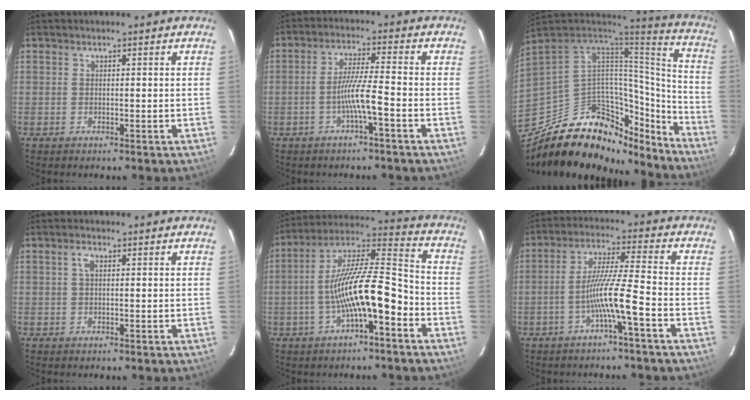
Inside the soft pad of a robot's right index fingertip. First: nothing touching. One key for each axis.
{"total": 5.6, "fx": -2.6, "fy": -0.6, "fz": 4.9, "tx": -0.098, "ty": 0.004, "tz": -0.048}
{"total": 29.0, "fx": -20.9, "fy": 14.8, "fz": 13.5, "tx": -0.234, "ty": 0.054, "tz": -0.298}
{"total": 1.6, "fx": 0.4, "fy": 0.8, "fz": 1.3, "tx": -0.029, "ty": 0.005, "tz": 0.006}
{"total": 14.6, "fx": -5.4, "fy": 3.1, "fz": 13.2, "tx": -0.241, "ty": 0.013, "tz": -0.097}
{"total": 8.0, "fx": -3.8, "fy": -1.2, "fz": 6.9, "tx": -0.142, "ty": 0.005, "tz": -0.070}